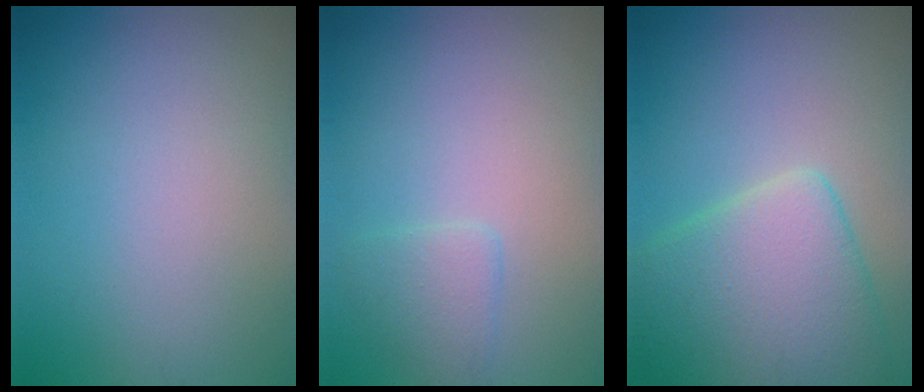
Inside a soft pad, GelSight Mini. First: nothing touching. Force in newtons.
{"total": 1.6, "press": 1.6, "slide": 0.1}
{"total": 7.3, "press": 7.3, "slide": 0.4}